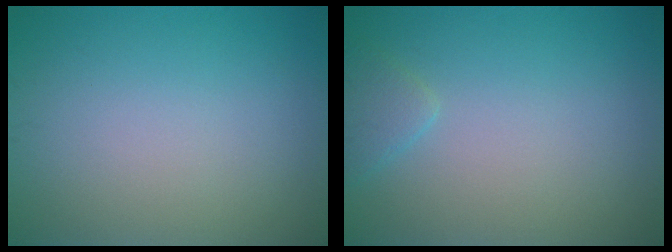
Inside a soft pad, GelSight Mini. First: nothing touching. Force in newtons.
{"total": 1.4, "press": 1.4, "slide": 0.2}